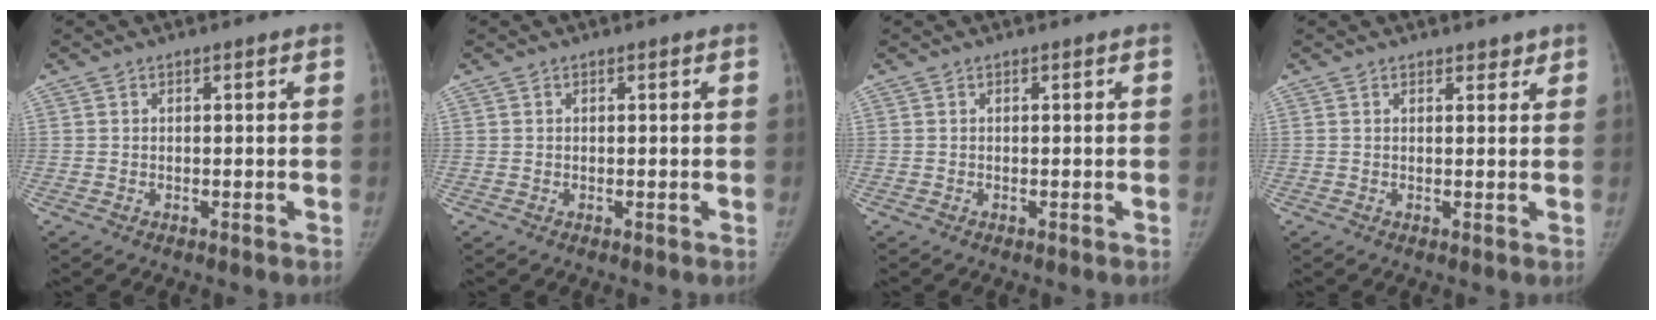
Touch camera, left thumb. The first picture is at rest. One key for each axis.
{"total": 0.0}
{"total": 0.0}
{"total": 1.8, "fx": 1.5, "fy": 0.9, "fz": 0.5, "tx": 0.008, "ty": -0.008, "tz": 0.016}